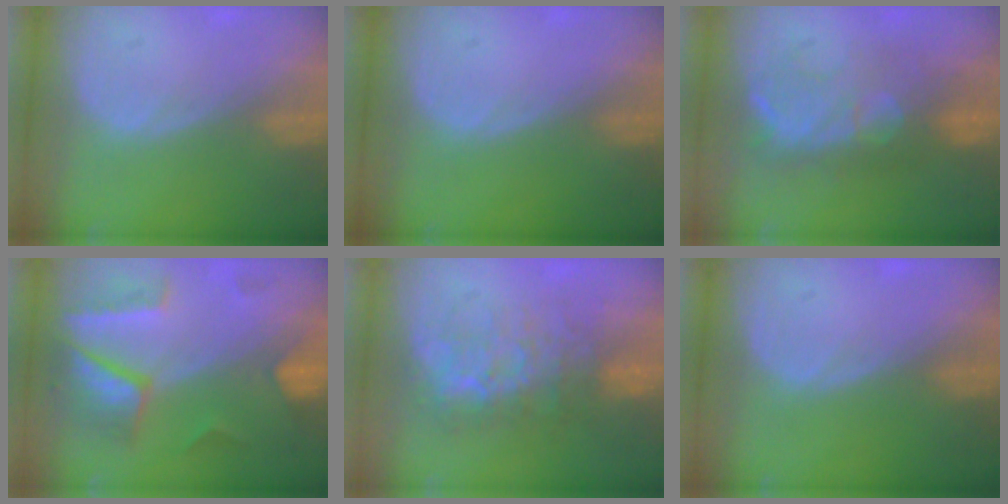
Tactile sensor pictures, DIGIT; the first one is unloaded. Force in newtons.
{"total": 0.0}
{"total": 8.3, "press": 8.3, "slide": 0.1}
{"total": 8.2, "press": 7.7, "slide": 2.7}
{"total": 8.1, "press": 7.8, "slide": 1.9}
{"total": 0.0}